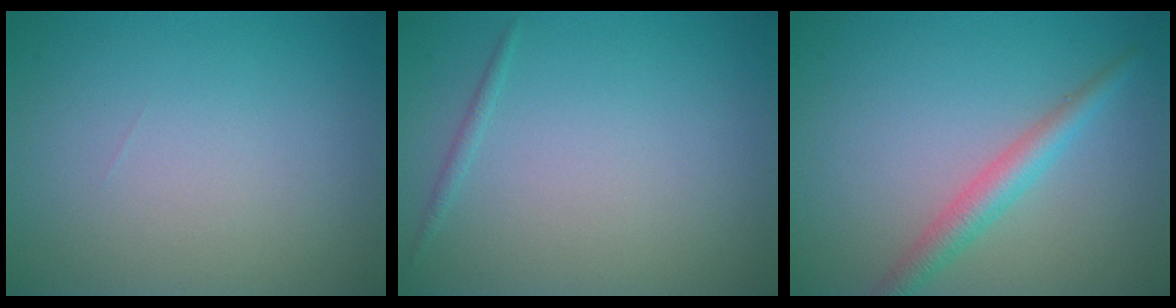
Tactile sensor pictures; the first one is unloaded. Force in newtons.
{"total": 0.6, "press": 0.6, "slide": 0.0}
{"total": 2.8, "press": 2.8, "slide": 0.0}